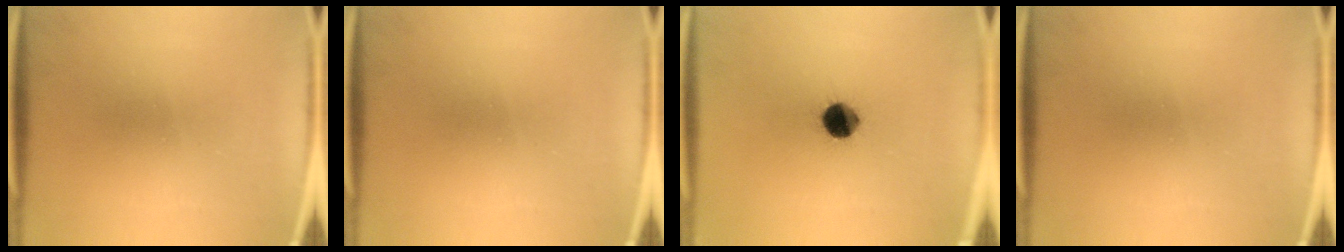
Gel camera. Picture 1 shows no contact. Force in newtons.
{"total": 0.0}
{"total": 7.5}
{"total": 0.0}